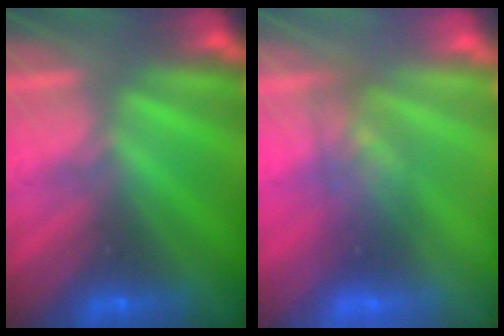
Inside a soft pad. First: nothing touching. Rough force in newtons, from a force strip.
{"total": 2.8}